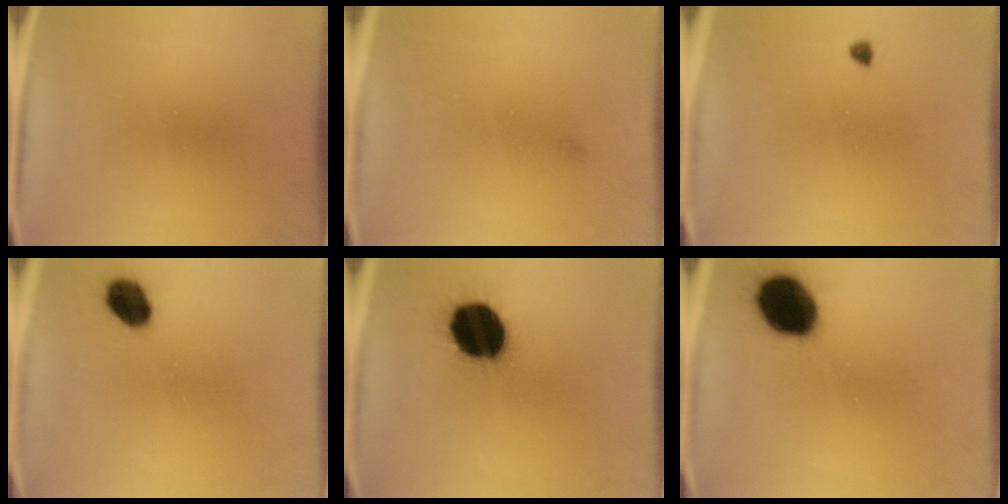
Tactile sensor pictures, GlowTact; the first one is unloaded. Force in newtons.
{"total": 0.6}
{"total": 1.0}
{"total": 6.4}
{"total": 18.7}
{"total": 15.4}